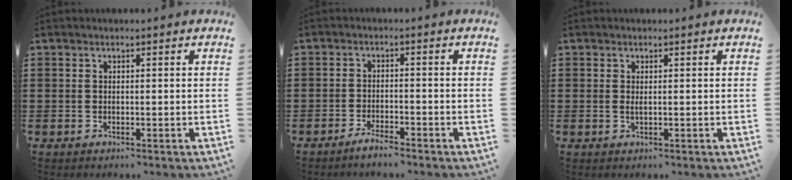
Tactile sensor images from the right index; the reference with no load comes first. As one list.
[{"total": 2.2, "force": [-2.1, 0.2, 0.7], "torque": [-0.016, 0.005, -0.040]}, {"total": 0.8, "force": [0.1, 0.1, 0.8], "torque": [-0.015, 0.000, 0.002]}]